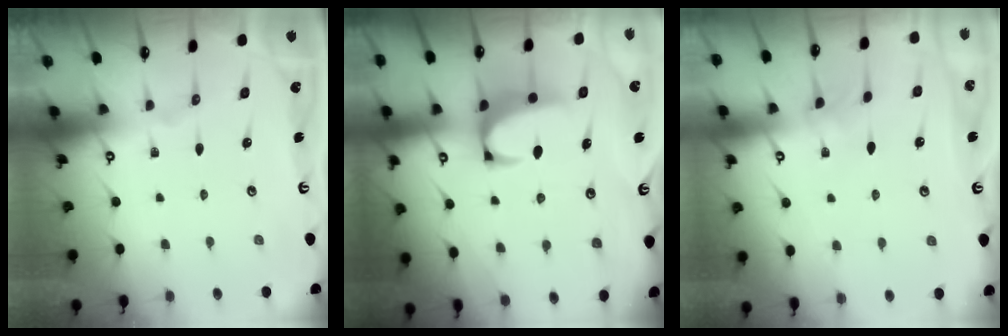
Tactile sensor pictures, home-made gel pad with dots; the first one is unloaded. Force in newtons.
{"total": 2.3, "press": 2.1, "slide": 1.0}
{"total": 2.8, "press": 2.8, "slide": 0.3}